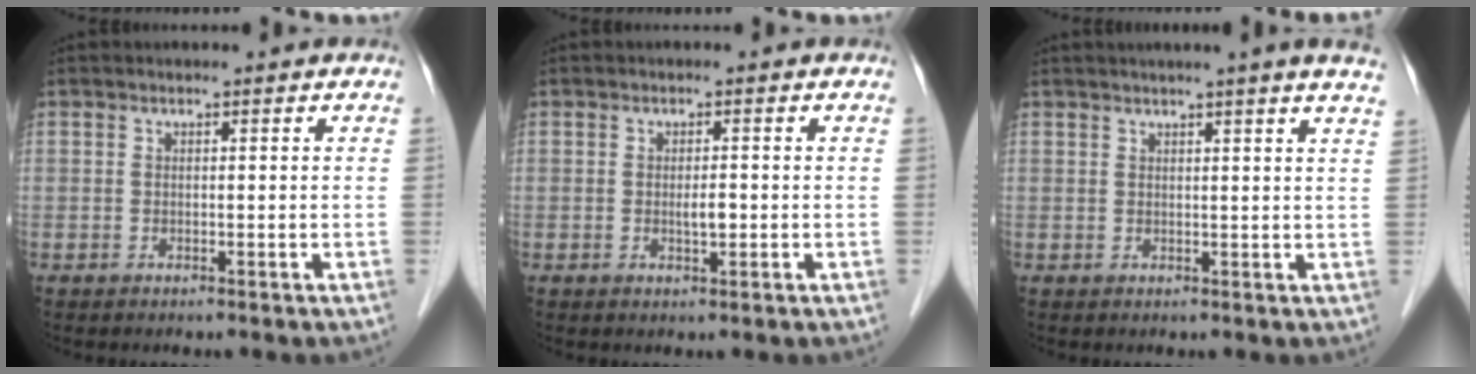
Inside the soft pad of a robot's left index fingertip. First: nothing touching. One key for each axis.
{"total": 1.8, "fx": -0.3, "fy": 0.6, "fz": 1.7, "tx": -0.030, "ty": -0.001, "tz": -0.004}
{"total": 9.0, "fx": 7.4, "fy": -1.0, "fz": 5.0, "tx": -0.059, "ty": 0.010, "tz": 0.070}